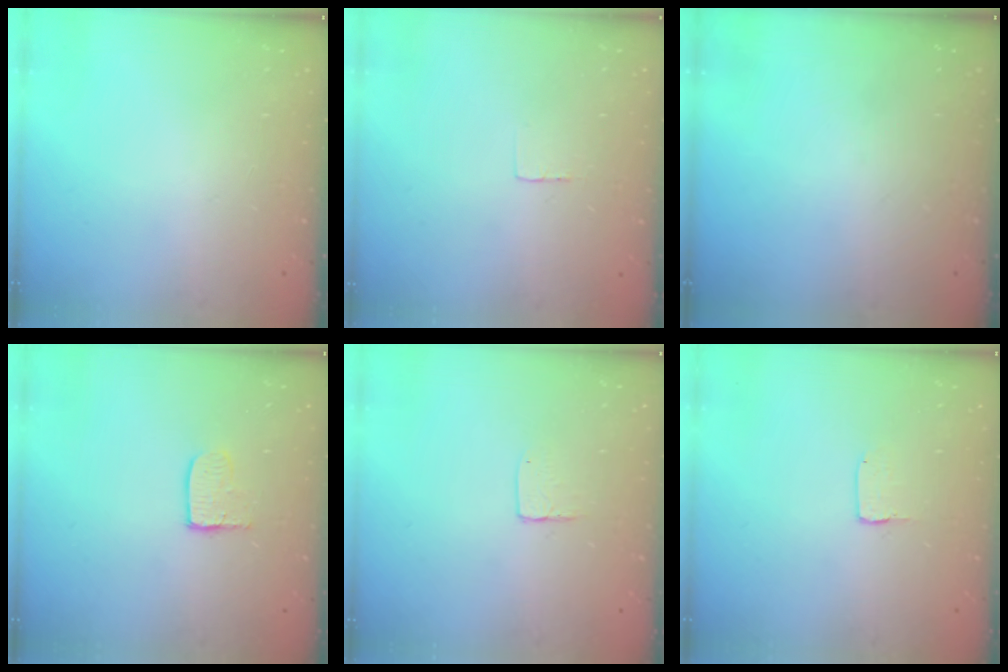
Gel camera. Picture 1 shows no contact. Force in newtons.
{"total": 2.3, "press": 2.3, "slide": 0.1}
{"total": 0.0}
{"total": 5.0, "press": 5.0, "slide": 0.4}
{"total": 3.6, "press": 3.6, "slide": 0.3}
{"total": 2.0, "press": 2.0, "slide": 0.1}